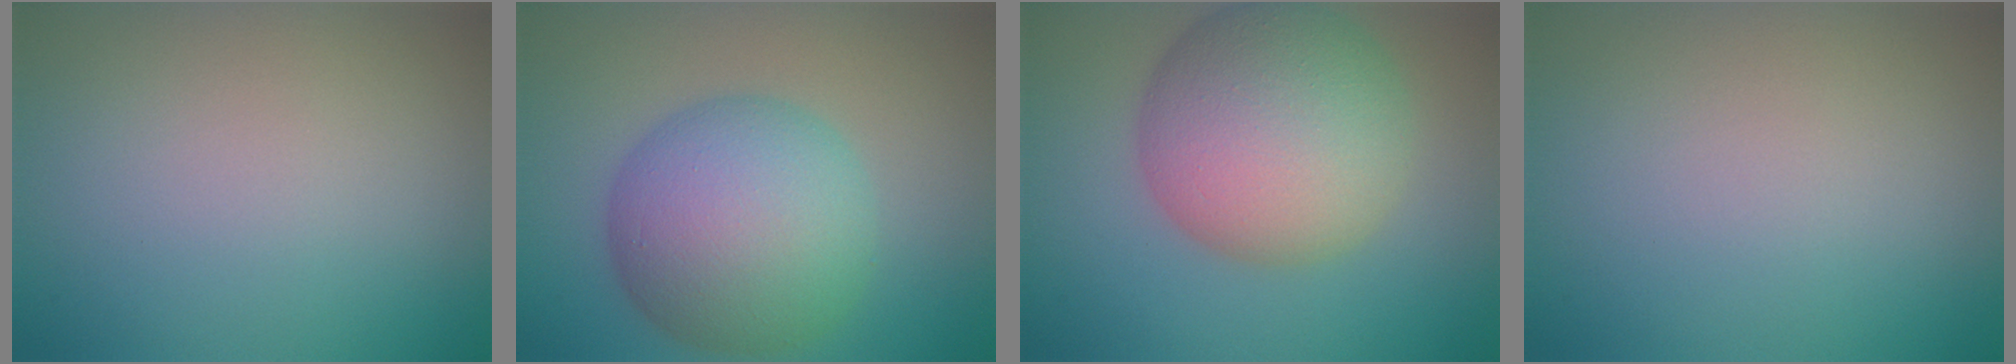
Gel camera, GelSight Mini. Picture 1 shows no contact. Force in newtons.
{"total": 9.8, "press": 9.8, "slide": 0.1}
{"total": 10.7, "press": 10.7, "slide": 0.3}
{"total": 0.0}